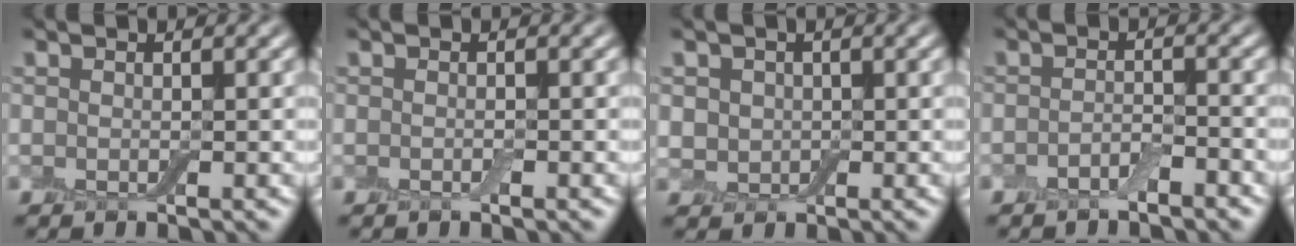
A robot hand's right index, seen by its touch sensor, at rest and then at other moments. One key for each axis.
{"total": 0.0}
{"total": 2.9, "fx": 0.7, "fy": 2.6, "fz": 1.1, "tx": -0.008, "ty": 0.013, "tz": -0.009}
{"total": 1.7, "fx": -1.2, "fy": 0.5, "fz": 1.0, "tx": -0.021, "ty": 0.004, "tz": -0.026}